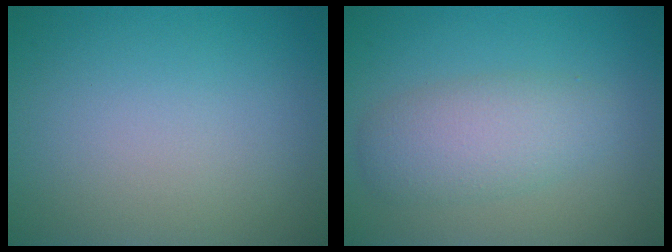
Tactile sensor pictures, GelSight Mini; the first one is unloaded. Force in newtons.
{"total": 3.9, "press": 3.9, "slide": 0.3}